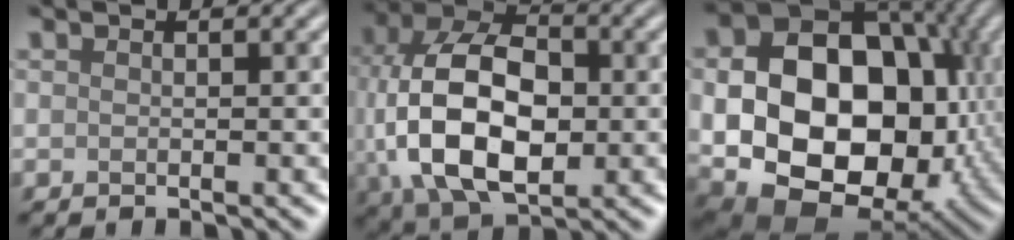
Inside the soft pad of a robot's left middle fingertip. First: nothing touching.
{"total": 13.0, "force": [-0.6, 8.3, 10.0], "torque": [-0.218, -0.004, -0.010]}
{"total": 20.0, "force": [-0.8, 15.4, 12.7], "torque": [-0.213, -0.024, -0.006]}